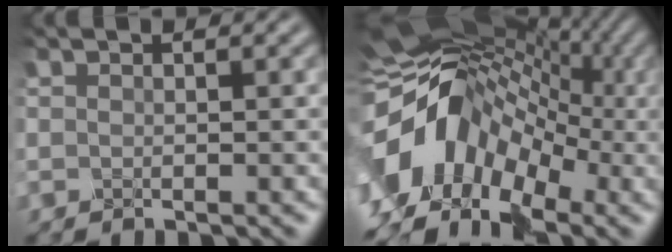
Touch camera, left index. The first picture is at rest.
{"total": 11.6, "force": [-2.3, 9.0, 7.0], "torque": [-0.138, 0.008, -0.057]}